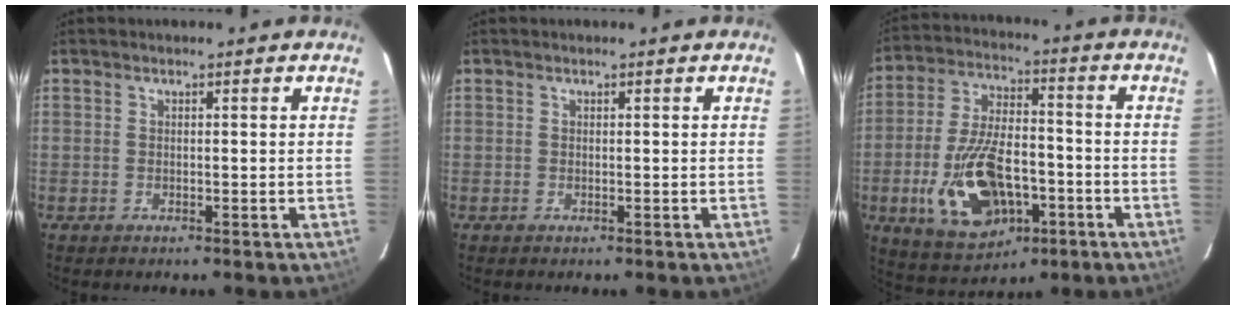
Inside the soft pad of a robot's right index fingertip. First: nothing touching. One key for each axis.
{"total": 0.0}
{"total": 17.9, "fx": -6.0, "fy": 9.6, "fz": 13.9, "tx": -0.291, "ty": -0.002, "tz": -0.087}